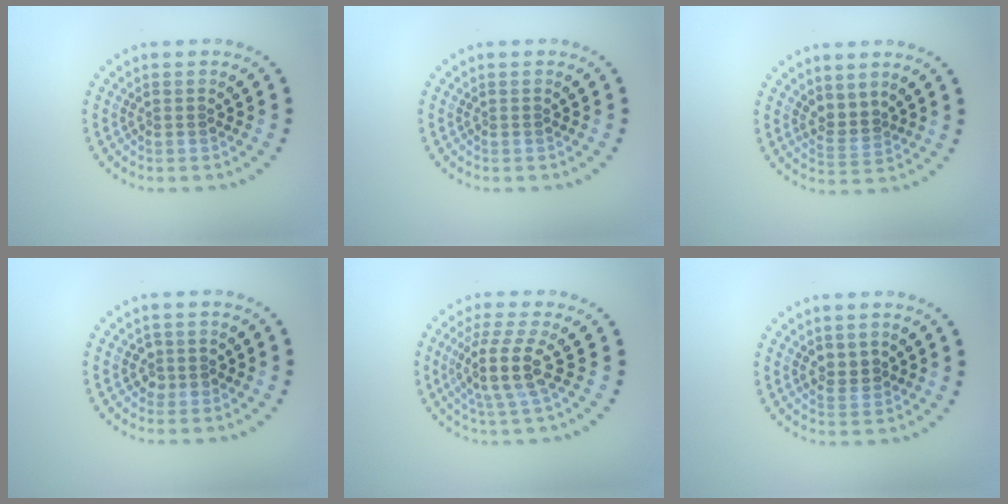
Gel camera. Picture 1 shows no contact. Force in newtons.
{"total": 0.0}
{"total": 2.0, "press": 1.6, "slide": 1.1}
{"total": 1.2, "press": 1.1, "slide": 0.6}
{"total": 4.0, "press": 3.1, "slide": 2.5}
{"total": 1.8, "press": 1.7, "slide": 0.6}